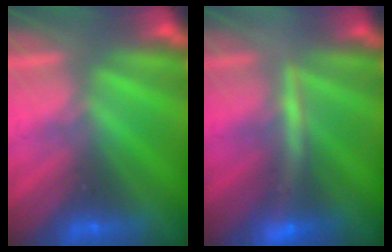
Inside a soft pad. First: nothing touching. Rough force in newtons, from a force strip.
{"total": 2.6}